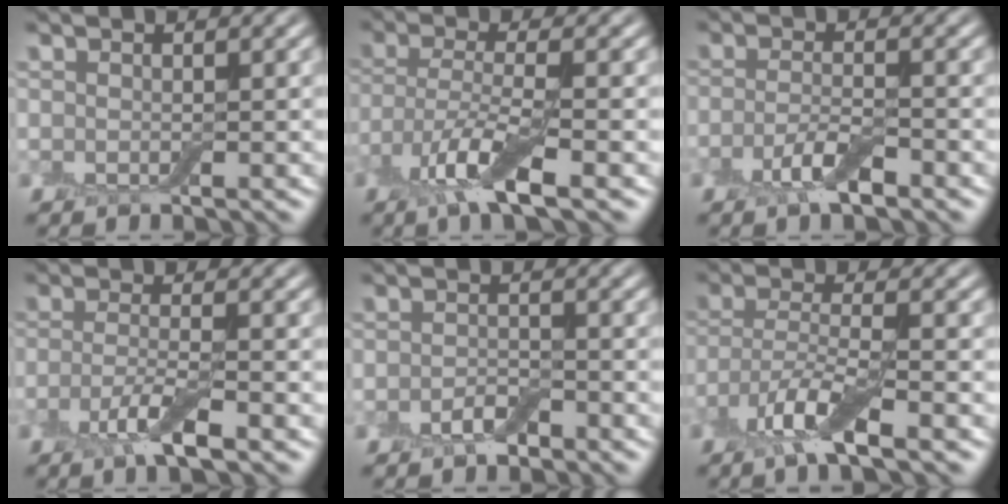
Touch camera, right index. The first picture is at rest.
{"total": 5.2, "force": [-2.5, 1.3, 4.4], "torque": [-0.094, -0.007, -0.054]}
{"total": 3.1, "force": [-1.6, 0.9, 2.4], "torque": [-0.052, 0.001, -0.036]}
{"total": 3.4, "force": [-1.7, 0.7, 2.9], "torque": [-0.060, -0.005, -0.038]}
{"total": 1.7, "force": [-1.1, 0.8, 1.0], "torque": [-0.020, 0.003, -0.022]}
{"total": 4.8, "force": [-2.7, 1.1, 3.8], "torque": [-0.080, -0.006, -0.062]}